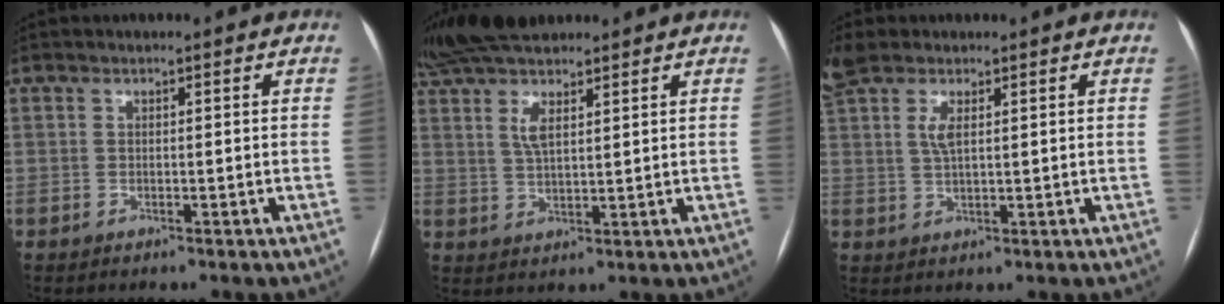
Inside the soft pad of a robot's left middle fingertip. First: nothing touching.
{"total": 11.6, "force": [8.5, 3.0, 7.3], "torque": [-0.146, 0.024, 0.152]}
{"total": 5.6, "force": [2.9, 2.0, 4.3], "torque": [-0.111, 0.013, 0.062]}